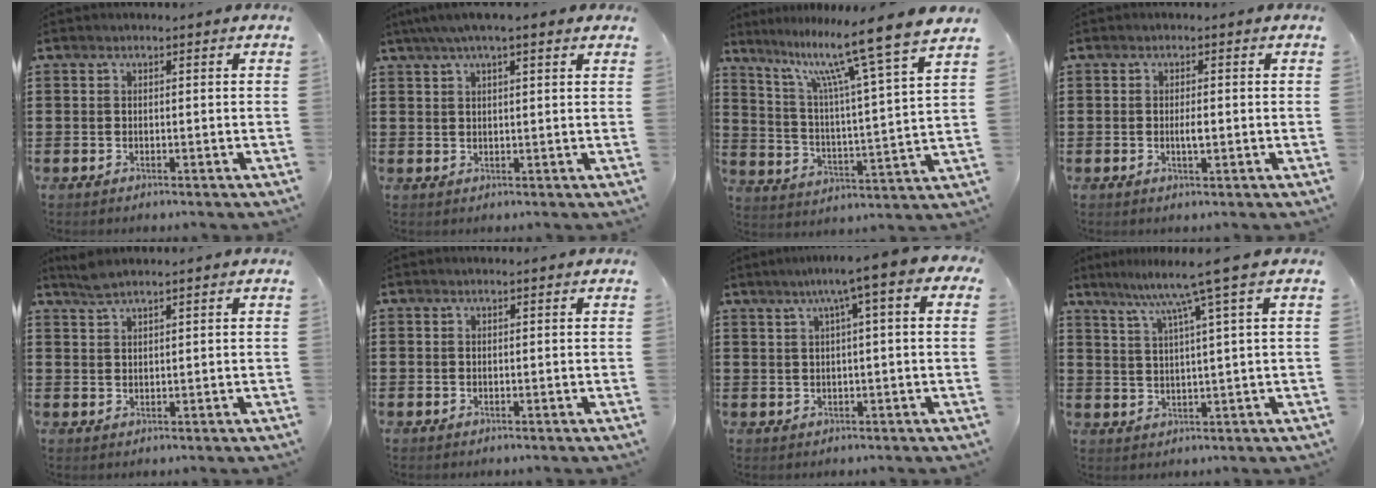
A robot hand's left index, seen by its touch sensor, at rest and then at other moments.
{"total": 3.7, "force": [2.3, 1.1, 2.6], "torque": [-0.054, 0.006, 0.041]}
{"total": 12.5, "force": [9.9, -0.6, 7.6], "torque": [-0.165, -0.064, 0.154]}
{"total": 2.1, "force": [-0.3, 0.5, 2.0], "torque": [-0.037, -0.001, -0.005]}
{"total": 2.5, "force": [2.1, 0.2, 1.3], "torque": [-0.030, 0.002, 0.038]}
{"total": 0.0}
{"total": 5.4, "force": [1.7, -0.2, 5.1], "torque": [-0.100, -0.002, 0.022]}
{"total": 7.0, "force": [4.2, -1.6, 5.4], "torque": [-0.118, -0.017, 0.065]}